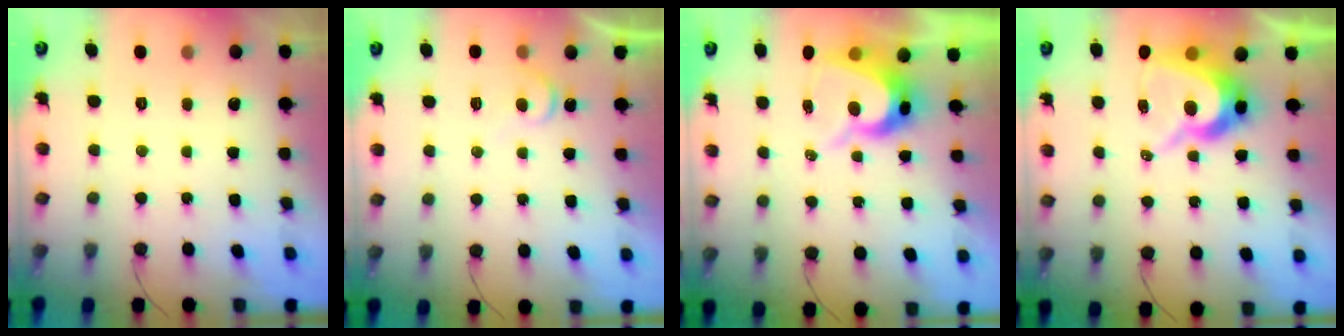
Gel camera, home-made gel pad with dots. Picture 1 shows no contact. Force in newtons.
{"total": 5.6, "press": 5.6, "slide": 0.6}
{"total": 9.0, "press": 9.0, "slide": 0.6}
{"total": 11.6, "press": 11.6, "slide": 0.9}